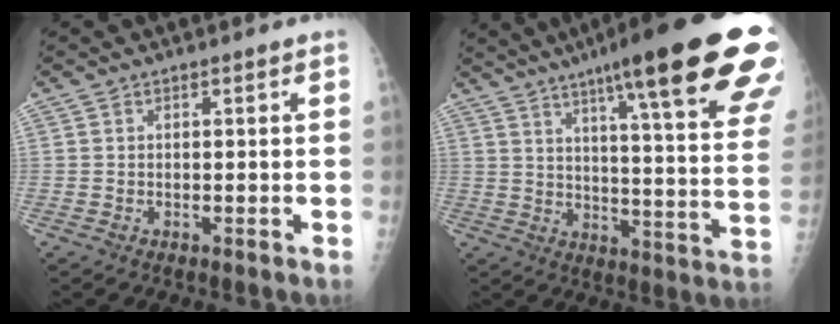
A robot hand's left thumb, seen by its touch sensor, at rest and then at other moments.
{"total": 30.1, "force": [18.7, 4.1, 23.2], "torque": [-0.259, -0.056, 0.252]}